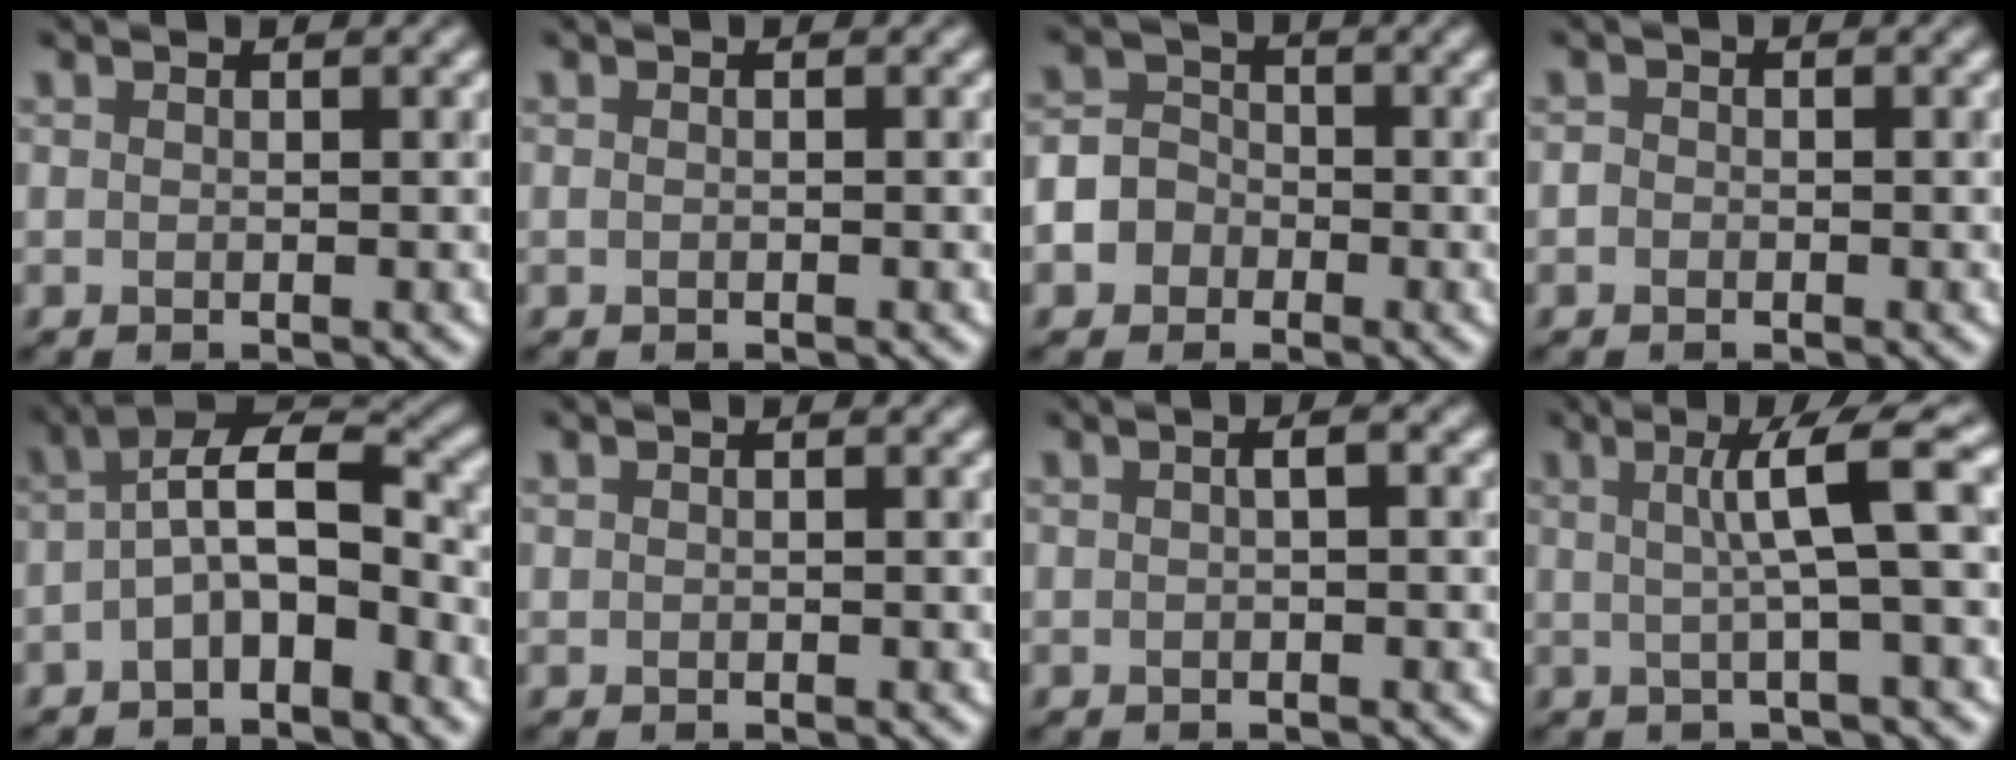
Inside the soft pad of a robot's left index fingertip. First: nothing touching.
{"total": 0.0}
{"total": 4.8, "force": [-2.2, 4.1, 1.4], "torque": [-0.010, 0.000, -0.050]}
{"total": 0.6, "force": [-0.4, 0.4, 0.1], "torque": [0.002, 0.004, -0.009]}
{"total": 5.4, "force": [-1.9, 2.0, 4.6], "torque": [-0.078, 0.022, -0.042]}
{"total": 0.0}
{"total": 1.2, "force": [0.1, 0.2, 1.1], "torque": [-0.016, 0.003, 0.001]}
{"total": 5.4, "force": [1.0, 0.5, 5.3], "torque": [-0.077, 0.017, 0.016]}